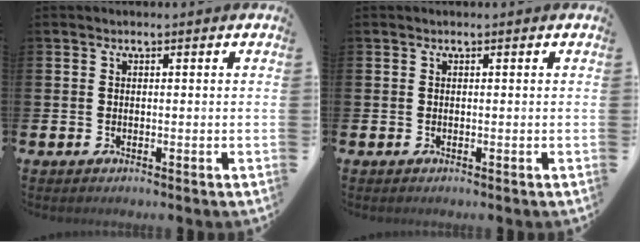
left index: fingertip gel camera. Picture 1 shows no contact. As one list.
[{"total": 0.0}]